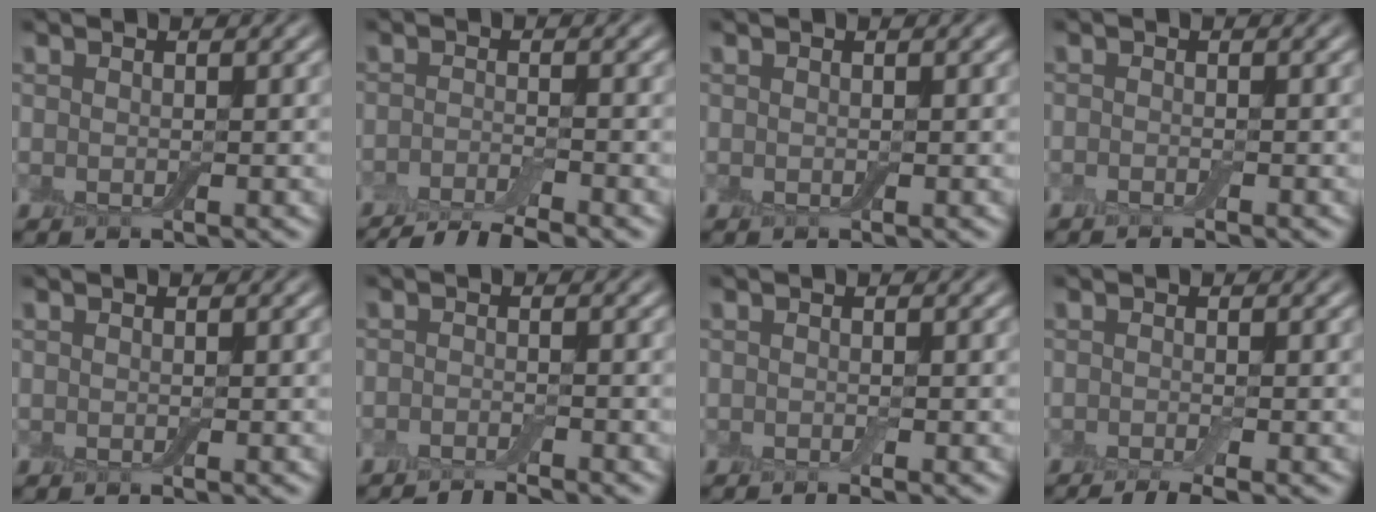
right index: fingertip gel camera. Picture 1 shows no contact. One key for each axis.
{"total": 4.9, "fx": -4.1, "fy": 0.9, "fz": 2.4, "tx": -0.037, "ty": -0.005, "tz": -0.078}
{"total": 0.0}
{"total": 1.0, "fx": -0.9, "fy": 0.0, "fz": 0.4, "tx": -0.008, "ty": -0.002, "tz": -0.019}
{"total": 0.0}
{"total": 2.8, "fx": -2.6, "fy": 0.3, "fz": 1.1, "tx": -0.011, "ty": 0.002, "tz": -0.042}
{"total": 0.7, "fx": -0.5, "fy": -0.1, "fz": 0.5, "tx": -0.006, "ty": -0.002, "tz": -0.008}
{"total": 3.0, "fx": -2.2, "fy": 0.5, "fz": 1.9, "tx": -0.029, "ty": -0.001, "tz": -0.040}